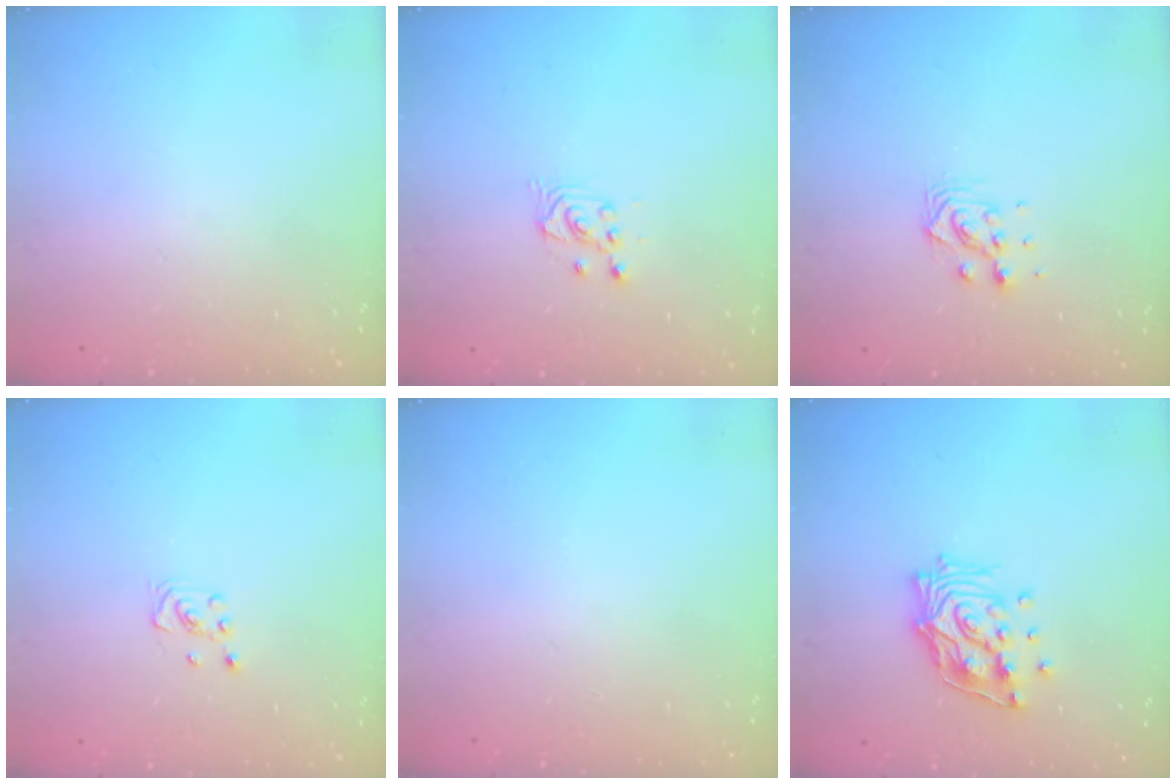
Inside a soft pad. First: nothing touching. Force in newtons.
{"total": 2.6, "press": 2.6, "slide": 0.1}
{"total": 6.9, "press": 6.9, "slide": 0.4}
{"total": 2.6, "press": 2.4, "slide": 1.0}
{"total": 0.0}
{"total": 15.1, "press": 15.0, "slide": 1.8}